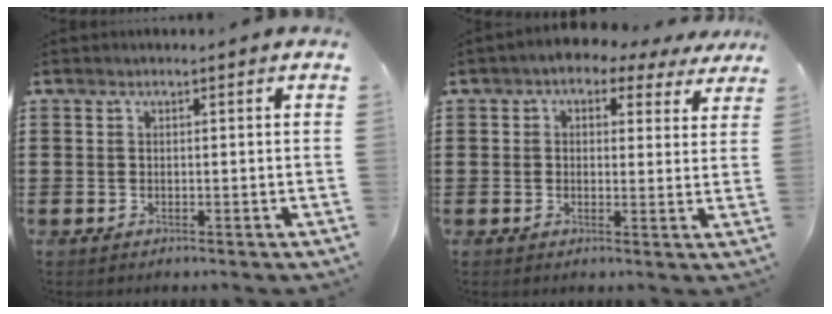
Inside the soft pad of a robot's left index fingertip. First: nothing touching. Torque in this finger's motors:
{"motor_torque": [2.14, 0.00, 0.23, 0.07]}